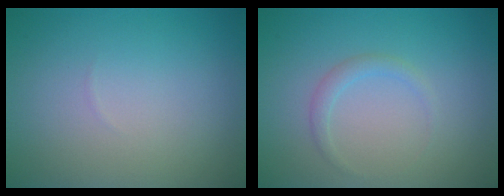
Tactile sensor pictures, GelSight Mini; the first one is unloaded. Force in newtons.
{"total": 1.1, "press": 1.1, "slide": 0.1}